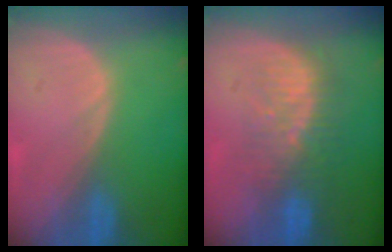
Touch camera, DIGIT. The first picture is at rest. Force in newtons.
{"total": 8.2, "press": 7.6, "slide": 3.1}